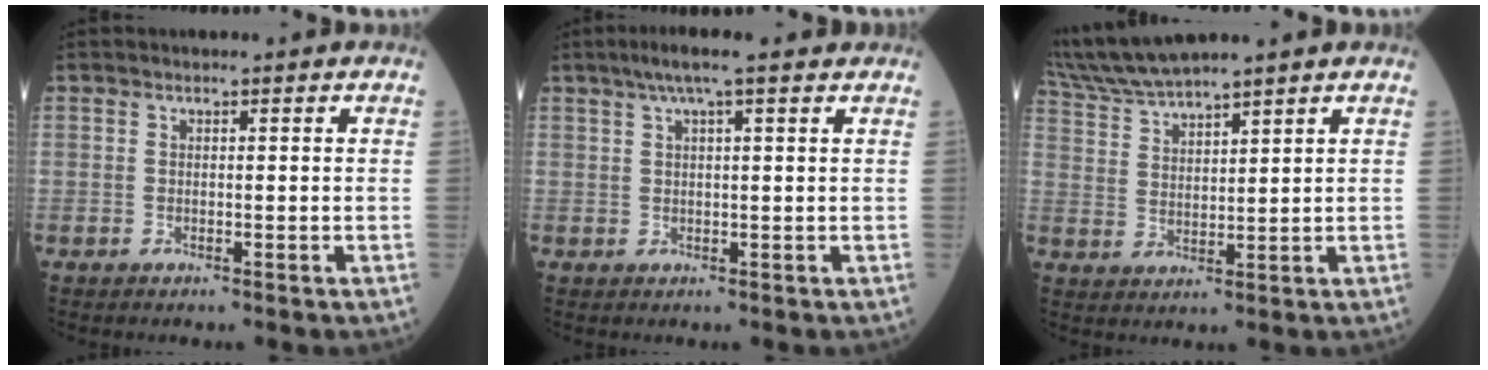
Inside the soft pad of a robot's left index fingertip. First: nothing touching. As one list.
[{"total": 6.6, "force": [4.8, 0.6, 4.5], "torque": [-0.075, 0.036, 0.076]}, {"total": 8.0, "force": [7.4, -0.9, 2.9], "torque": [-0.071, 0.018, 0.153]}]